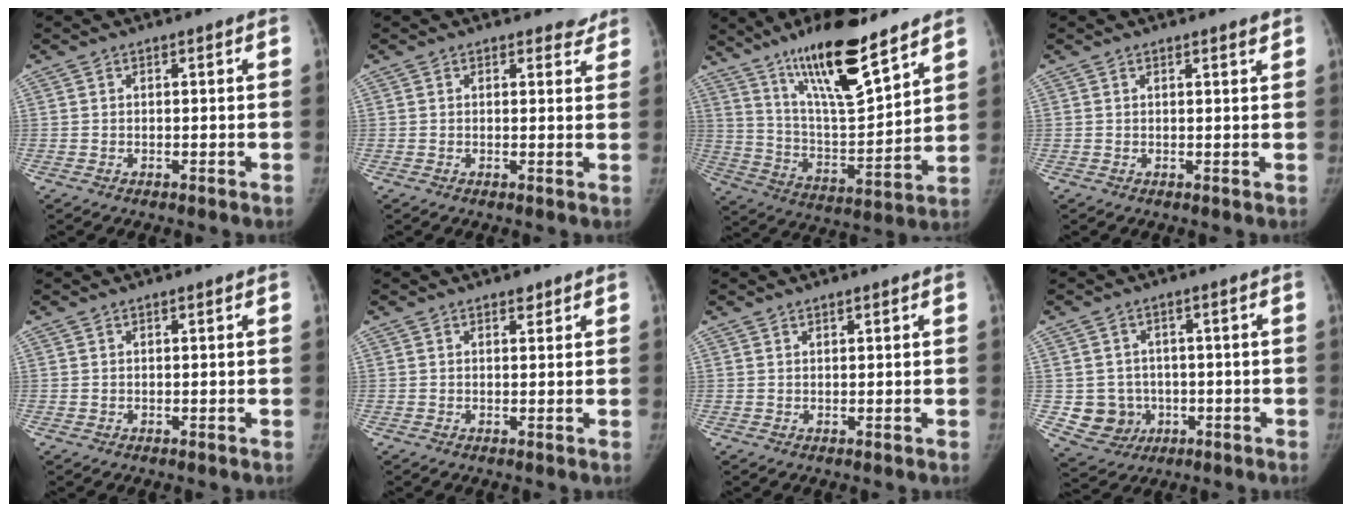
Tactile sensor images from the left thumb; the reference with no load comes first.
{"total": 2.8, "force": [2.5, 1.3, 0.1], "torque": [0.022, -0.018, 0.016]}
{"total": 20.0, "force": [14.1, 4.6, 13.4], "torque": [-0.205, -0.075, 0.250]}
{"total": 1.1, "force": [0.9, 0.1, 0.7], "torque": [-0.007, -0.006, 0.013]}
{"total": 0.0}
{"total": 1.3, "force": [1.0, 0.7, 0.6], "torque": [-0.002, -0.006, 0.012]}
{"total": 0.7, "force": [0.6, 0.1, 0.3], "torque": [-0.005, -0.004, 0.012]}
{"total": 7.3, "force": [-0.9, 7.0, 1.9], "torque": [-0.004, 0.009, -0.002]}